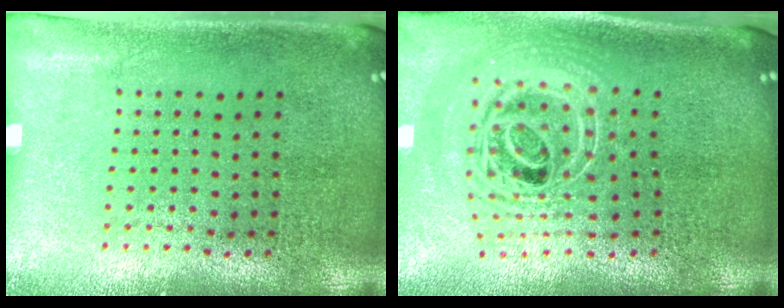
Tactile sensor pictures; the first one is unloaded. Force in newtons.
{"total": 2.7, "press": 1.9, "slide": 1.8}